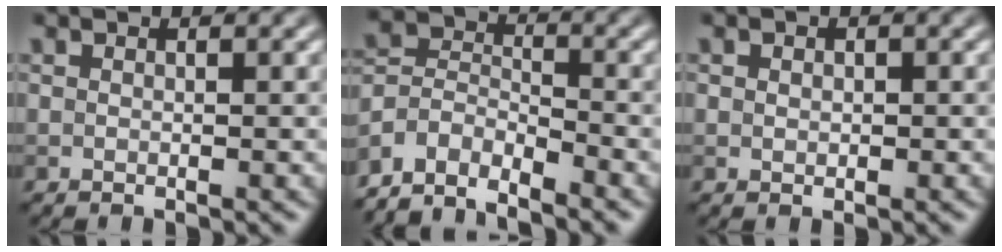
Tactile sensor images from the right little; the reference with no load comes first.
{"total": 5.4, "force": [-4.7, 2.1, 1.7], "torque": [-0.031, 0.000, -0.100]}
{"total": 0.6, "force": [0.1, 0.5, 0.3], "torque": [-0.003, -0.001, 0.001]}